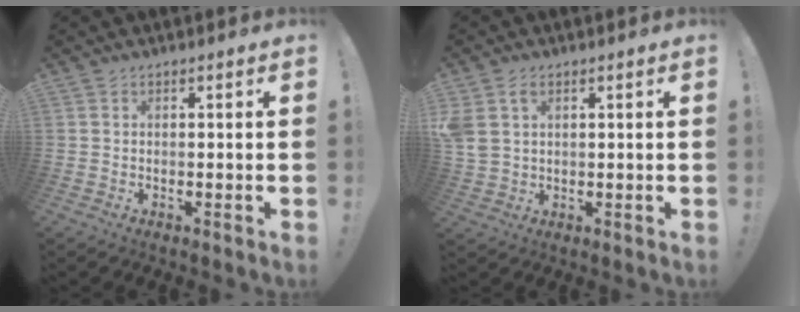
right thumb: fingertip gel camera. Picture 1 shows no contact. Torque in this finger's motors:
{"motor_torque": [1.29, 1.37, 0.78, -0.02, 0.06]}